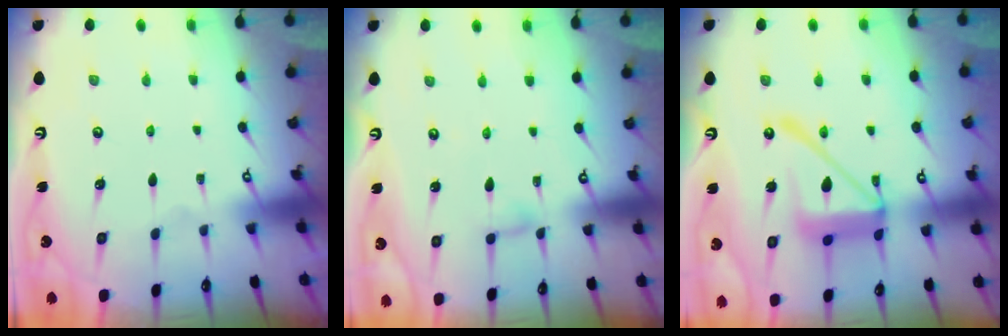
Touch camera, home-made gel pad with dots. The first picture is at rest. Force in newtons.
{"total": 3.4, "press": 3.4, "slide": 0.4}
{"total": 19.8, "press": 19.7, "slide": 2.0}